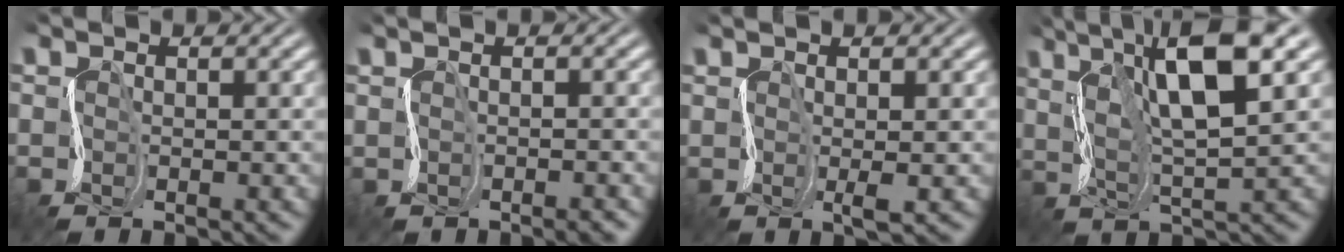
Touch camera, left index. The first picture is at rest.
{"total": 0.8, "force": [-0.3, 0.1, 0.7], "torque": [0.008, 0.011, -0.001]}
{"total": 1.4, "force": [1.2, -0.4, 0.6], "torque": [-0.020, 0.006, 0.015]}
{"total": 8.5, "force": [5.5, 1.1, 6.4], "torque": [-0.108, 0.024, 0.086]}